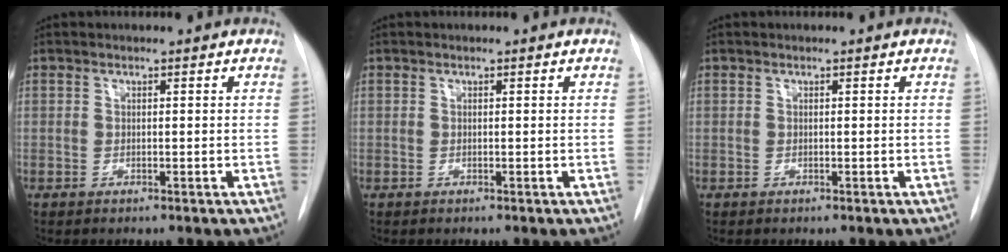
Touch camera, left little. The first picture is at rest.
{"total": 0.0}
{"total": 0.0}